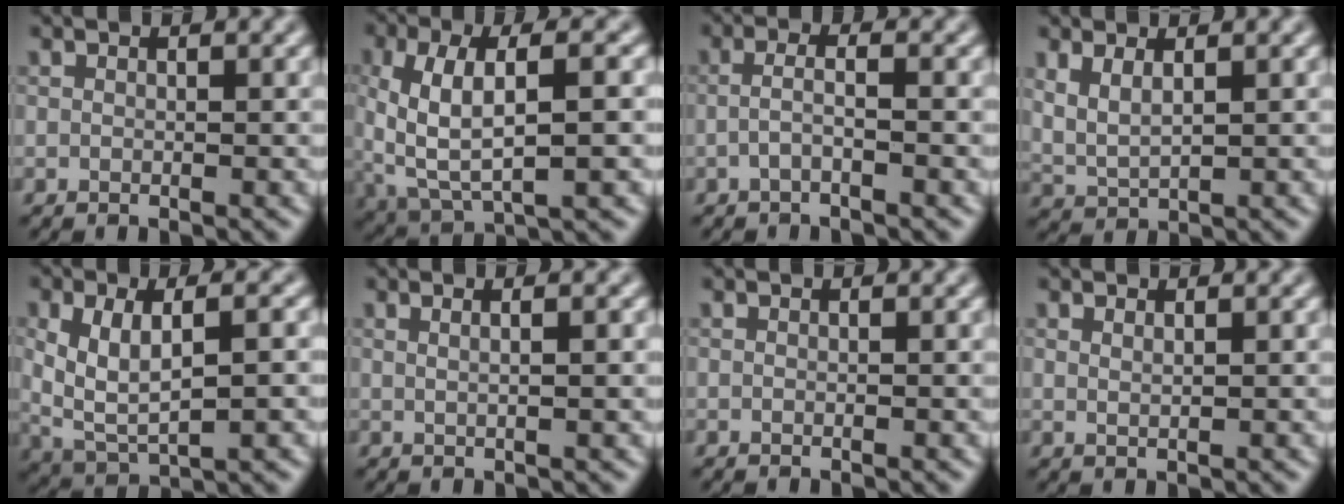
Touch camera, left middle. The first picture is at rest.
{"total": 7.7, "force": [0.0, 3.1, 7.1], "torque": [-0.142, 0.000, -0.001]}
{"total": 1.7, "force": [-0.7, 0.3, 1.6], "torque": [-0.030, 0.007, -0.020]}
{"total": 2.3, "force": [1.1, 1.0, 1.8], "torque": [-0.045, -0.007, 0.027]}
{"total": 5.9, "force": [0.6, 2.8, 5.2], "torque": [-0.106, -0.002, 0.013]}
{"total": 3.1, "force": [1.1, 1.3, 2.6], "torque": [-0.015, 0.004, -0.009]}
{"total": 0.0}
{"total": 0.7, "force": [0.4, 0.2, 0.5], "torque": [-0.008, -0.002, 0.009]}